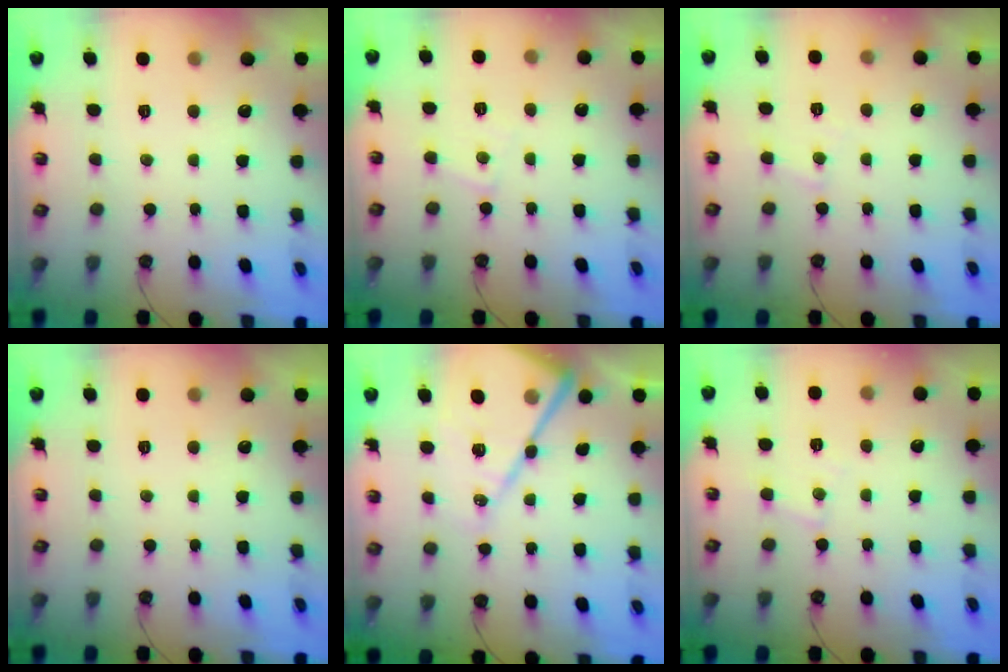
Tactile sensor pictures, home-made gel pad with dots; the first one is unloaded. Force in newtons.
{"total": 5.4, "press": 5.4, "slide": 0.8}
{"total": 5.8, "press": 5.7, "slide": 0.8}
{"total": 0.0}
{"total": 17.6, "press": 17.5, "slide": 1.6}
{"total": 5.7, "press": 5.7, "slide": 0.7}